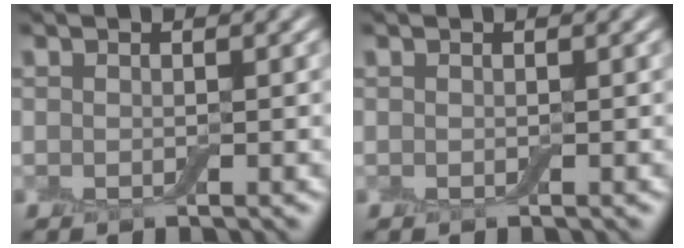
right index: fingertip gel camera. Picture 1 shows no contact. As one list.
[{"total": 0.0}]